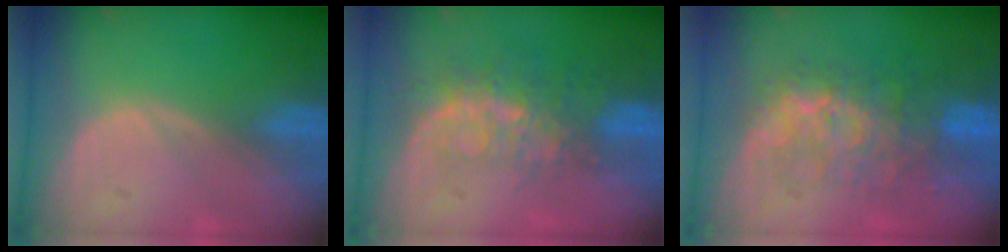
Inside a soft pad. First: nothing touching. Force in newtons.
{"total": 8.3, "press": 6.9, "slide": 4.7}
{"total": 8.4, "press": 8.1, "slide": 2.2}